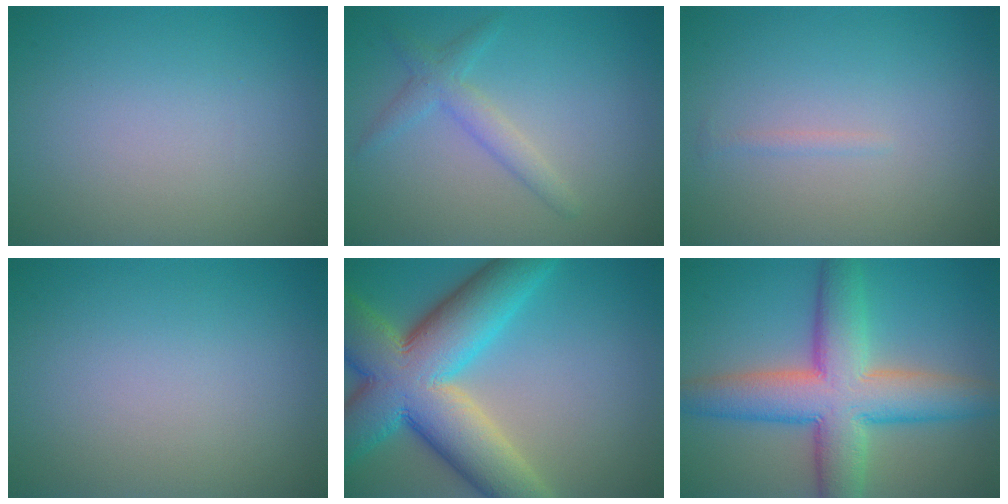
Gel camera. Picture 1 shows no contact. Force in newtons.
{"total": 2.3, "press": 2.3, "slide": 0.1}
{"total": 0.5, "press": 0.5, "slide": 0.0}
{"total": 0.0}
{"total": 13.7, "press": 13.7, "slide": 1.0}
{"total": 9.8, "press": 9.8, "slide": 0.5}